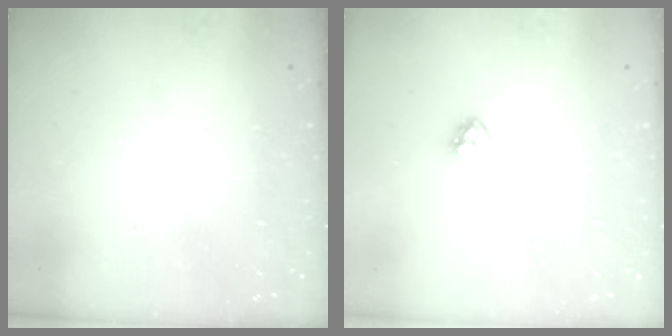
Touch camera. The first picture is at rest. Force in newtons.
{"total": 3.4, "press": 3.4, "slide": 0.5}